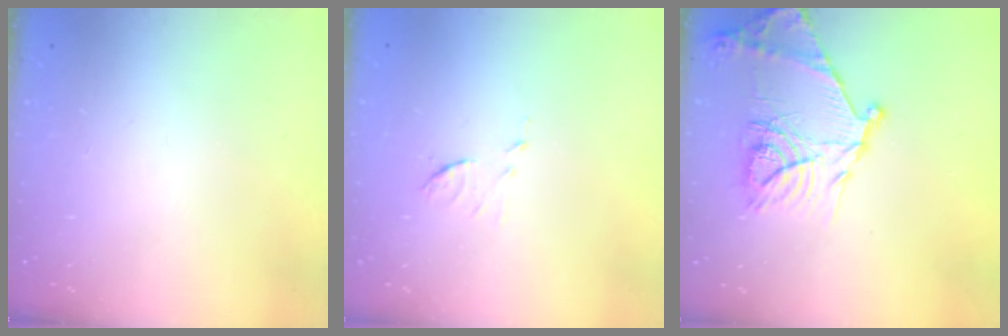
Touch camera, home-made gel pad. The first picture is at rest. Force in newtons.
{"total": 6.2, "press": 6.2, "slide": 0.2}
{"total": 18.7, "press": 18.6, "slide": 1.4}